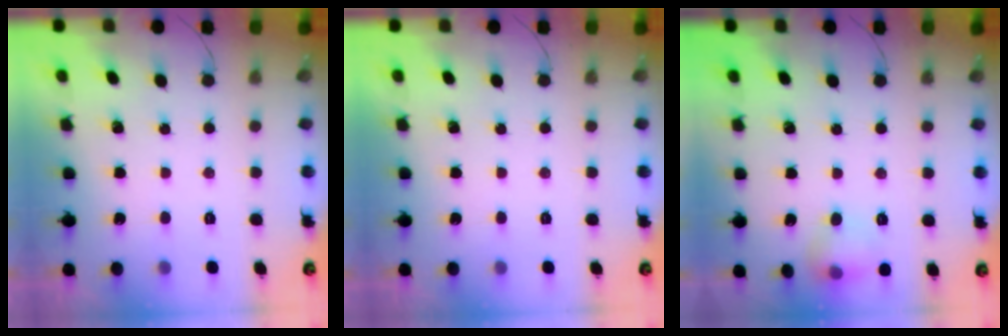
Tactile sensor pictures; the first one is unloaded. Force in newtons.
{"total": 0.0}
{"total": 8.3, "press": 8.3, "slide": 0.8}